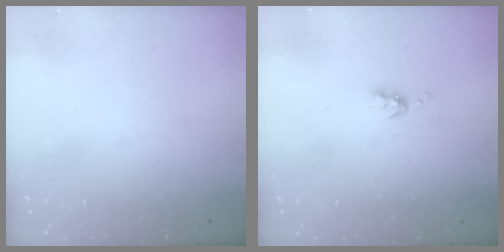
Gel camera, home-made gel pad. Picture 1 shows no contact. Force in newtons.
{"total": 5.8, "press": 5.7, "slide": 0.8}